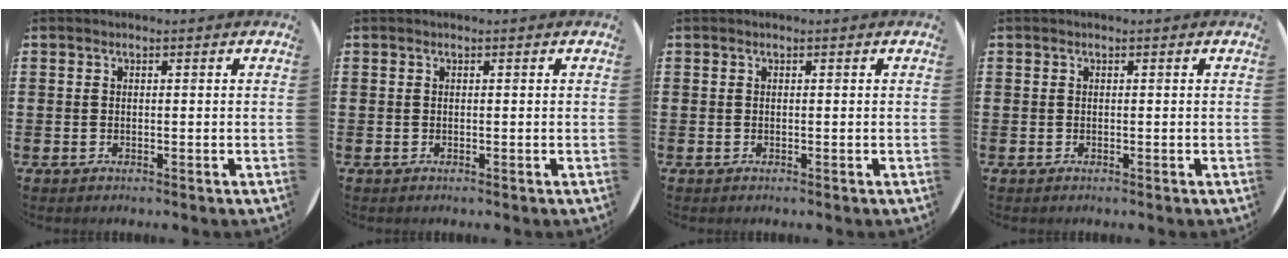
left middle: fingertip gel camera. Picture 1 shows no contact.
{"total": 0.0}
{"total": 0.0}
{"total": 0.0}